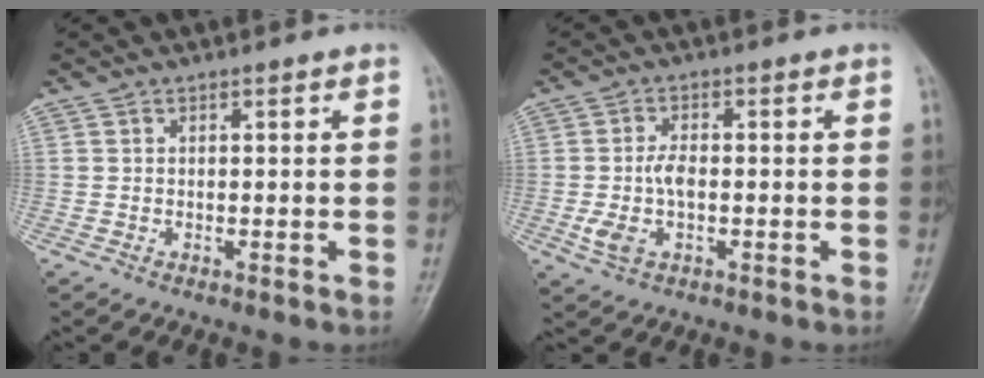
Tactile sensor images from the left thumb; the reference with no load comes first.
{"total": 5.6, "force": [-1.1, 3.0, 4.6], "torque": [-0.104, 0.006, -0.021]}